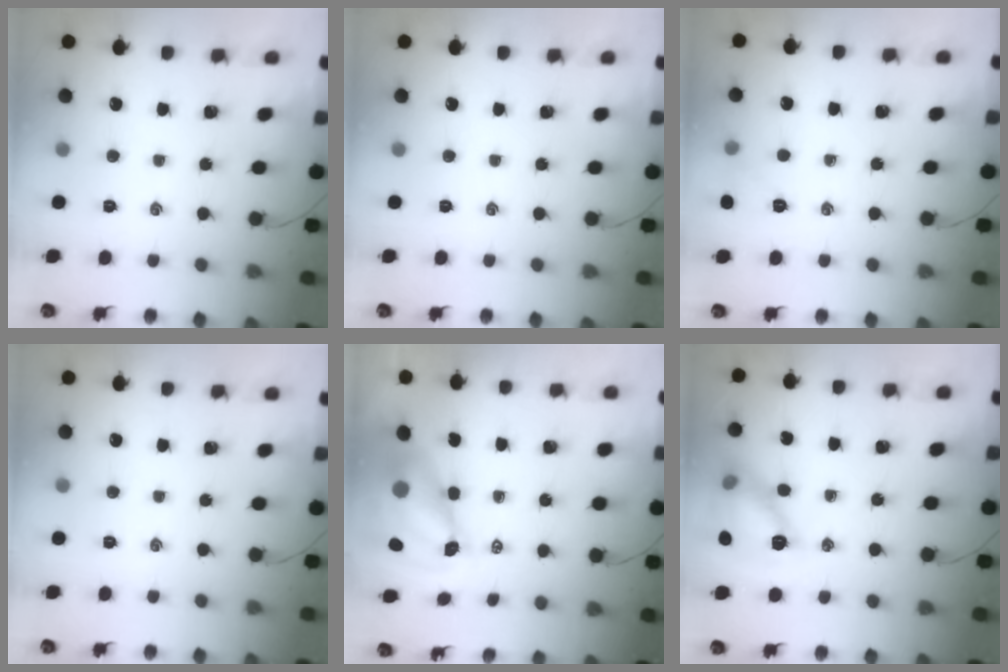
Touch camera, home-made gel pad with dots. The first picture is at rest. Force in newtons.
{"total": 0.0}
{"total": 4.8, "press": 4.6, "slide": 1.4}
{"total": 0.0}
{"total": 9.3, "press": 8.9, "slide": 2.7}
{"total": 13.4, "press": 13.4, "slide": 0.8}